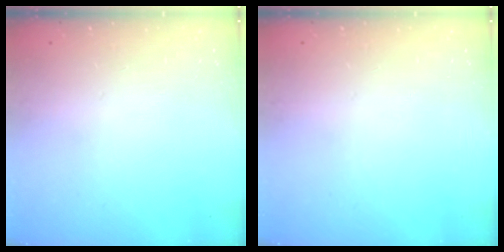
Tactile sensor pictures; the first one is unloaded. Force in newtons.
{"total": 0.0}